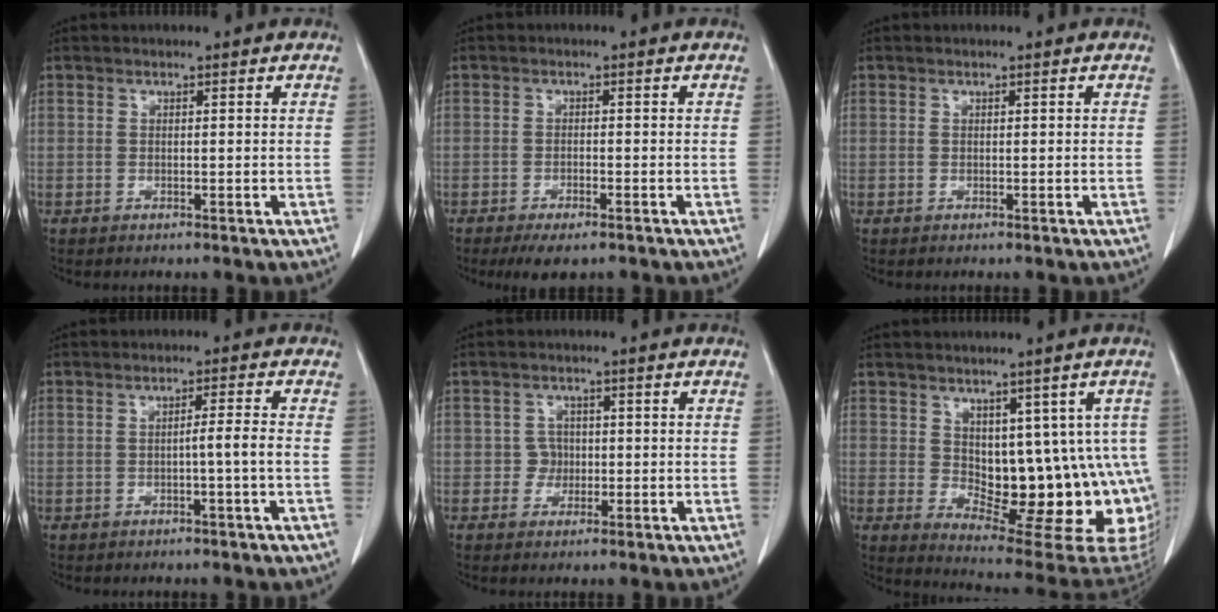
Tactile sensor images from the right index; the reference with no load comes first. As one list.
[{"total": 4.7, "force": [-3.4, 1.2, 3.0], "torque": [-0.046, -0.009, -0.049]}, {"total": 0.0}, {"total": 2.6, "force": [-0.8, -0.8, 2.3], "torque": [-0.035, 0.003, -0.014]}, {"total": 2.1, "force": [-0.3, 2.0, 0.2], "torque": [0.004, 0.008, -0.007]}, {"total": 16.0, "force": [0.2, 8.1, 13.8], "torque": [-0.131, 0.003, 0.023]}]